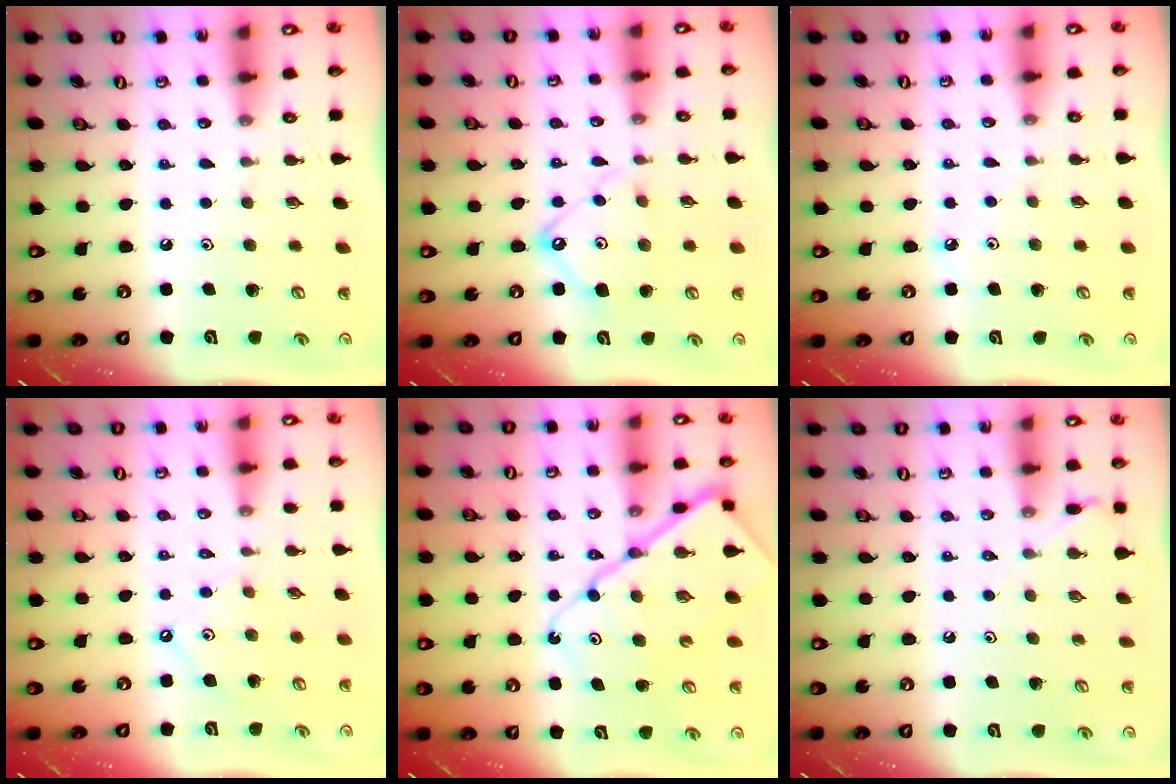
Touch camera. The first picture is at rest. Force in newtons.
{"total": 10.6, "press": 10.6, "slide": 1.0}
{"total": 3.0, "press": 2.9, "slide": 0.4}
{"total": 2.5, "press": 2.5, "slide": 0.4}
{"total": 16.1, "press": 16.0, "slide": 1.7}
{"total": 5.4, "press": 5.3, "slide": 0.9}